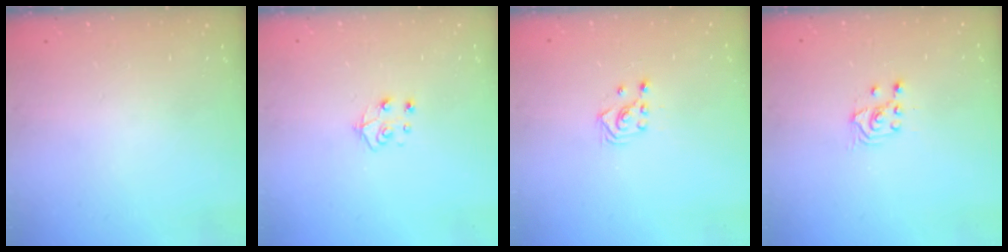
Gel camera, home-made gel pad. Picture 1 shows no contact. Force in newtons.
{"total": 4.8, "press": 4.8, "slide": 0.4}
{"total": 2.9, "press": 2.7, "slide": 1.0}
{"total": 2.5, "press": 2.4, "slide": 0.7}